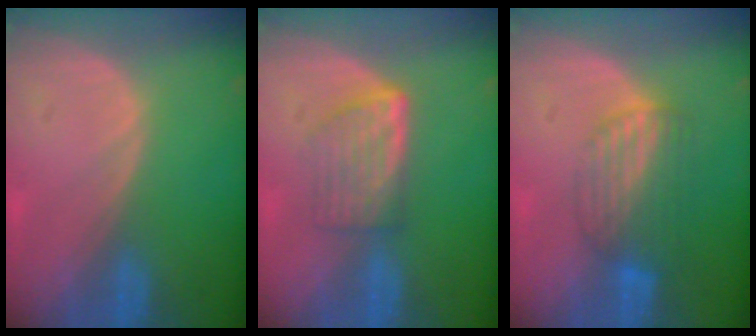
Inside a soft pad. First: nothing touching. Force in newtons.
{"total": 5.9, "press": 5.3, "slide": 2.6}
{"total": 6.9, "press": 6.0, "slide": 3.5}